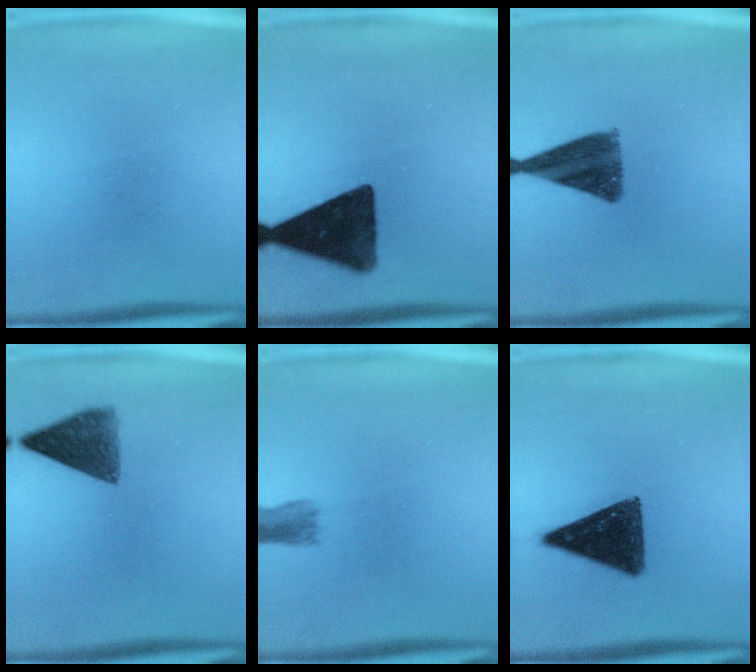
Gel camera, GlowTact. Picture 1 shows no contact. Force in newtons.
{"total": 14.5}
{"total": 10.3}
{"total": 7.2}
{"total": 2.5}
{"total": 12.4}